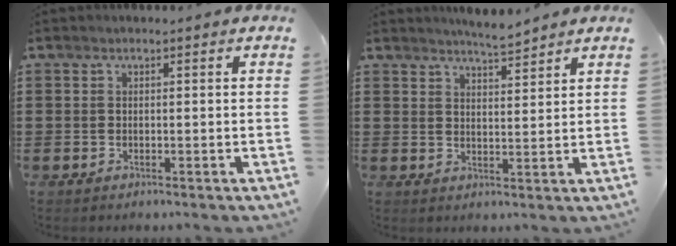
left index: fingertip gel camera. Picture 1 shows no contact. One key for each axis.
{"total": 3.9, "fx": 3.8, "fy": -0.1, "fz": 0.9, "tx": -0.027, "ty": -0.009, "tz": 0.069}